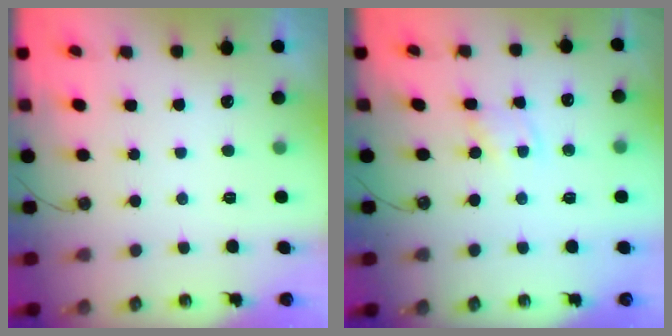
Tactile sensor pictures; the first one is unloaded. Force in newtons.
{"total": 2.8, "press": 2.8, "slide": 0.3}